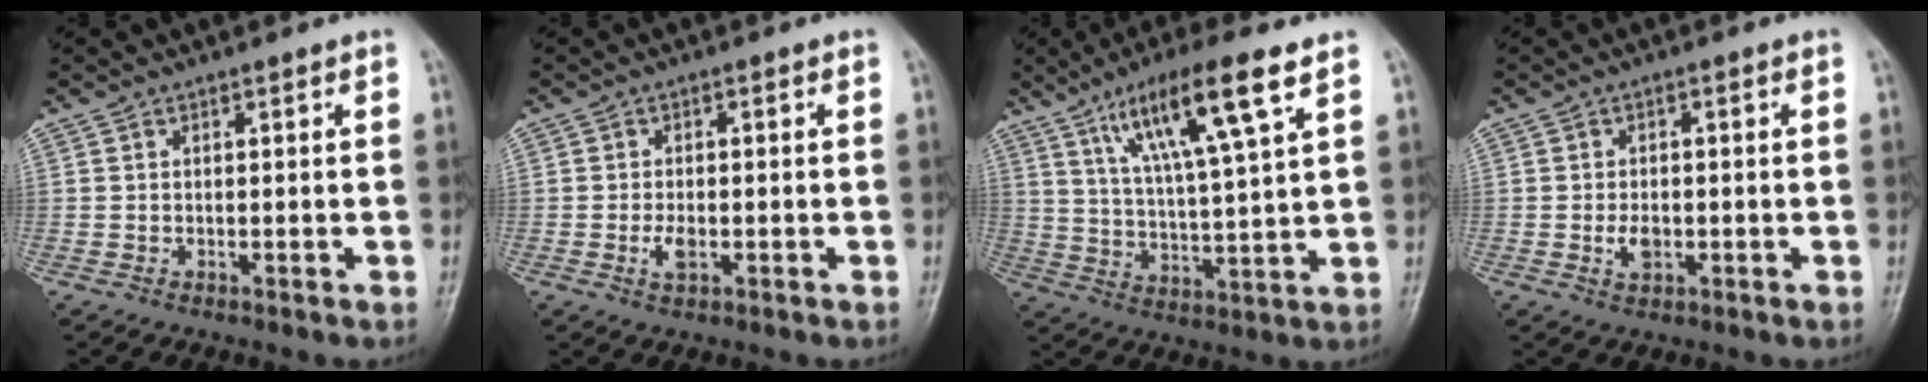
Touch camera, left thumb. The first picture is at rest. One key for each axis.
{"total": 2.7, "fx": -0.9, "fy": 1.4, "fz": 2.1, "tx": -0.042, "ty": 0.000, "tz": -0.017}
{"total": 15.0, "fx": 8.0, "fy": 2.2, "fz": 12.5, "tx": -0.221, "ty": -0.024, "tz": 0.144}
{"total": 3.0, "fx": -0.8, "fy": 1.9, "fz": 2.1, "tx": -0.035, "ty": 0.000, "tz": -0.013}